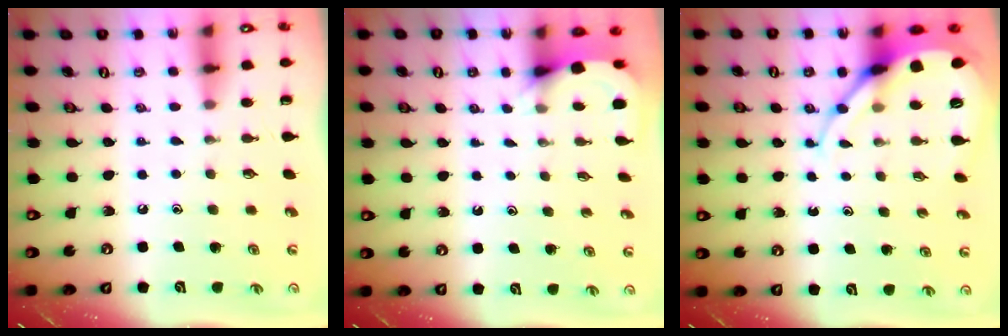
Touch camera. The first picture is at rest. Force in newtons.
{"total": 3.5, "press": 3.4, "slide": 0.4}
{"total": 9.9, "press": 9.8, "slide": 1.2}